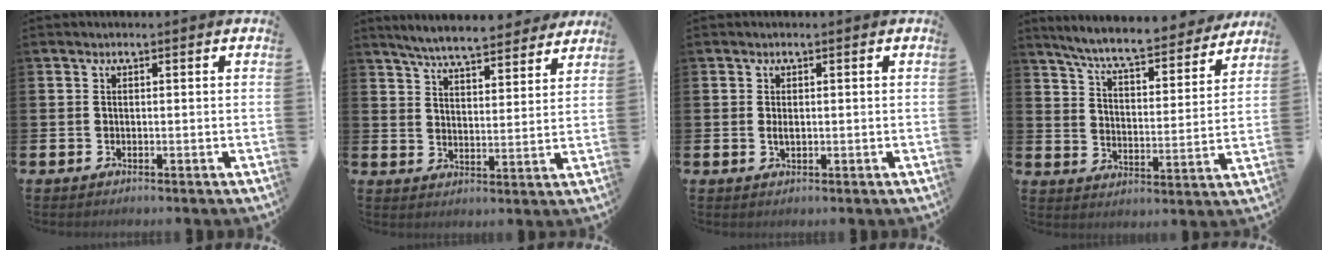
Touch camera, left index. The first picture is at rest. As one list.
[{"total": 6.4, "force": [6.1, 0.7, 1.5], "torque": [-0.049, -0.040, 0.108]}, {"total": 1.0, "force": [0.2, 0.4, 0.8], "torque": [-0.014, 0.002, 0.002]}, {"total": 7.7, "force": [7.2, 0.7, 2.8], "torque": [-0.088, -0.048, 0.123]}]